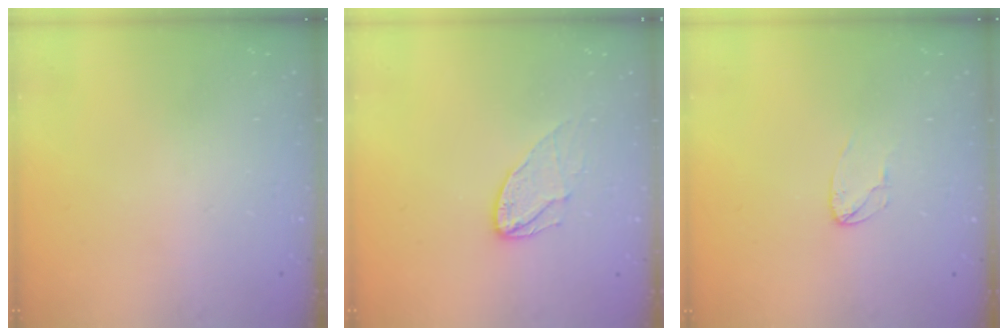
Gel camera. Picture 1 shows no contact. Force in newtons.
{"total": 7.6, "press": 7.6, "slide": 0.3}
{"total": 4.0, "press": 3.9, "slide": 0.3}